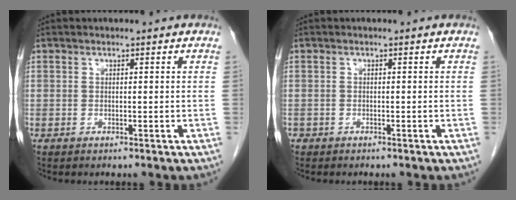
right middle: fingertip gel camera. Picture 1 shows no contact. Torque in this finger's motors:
{"motor_torque": [-0.01, 0.06, -0.01, 0.01]}